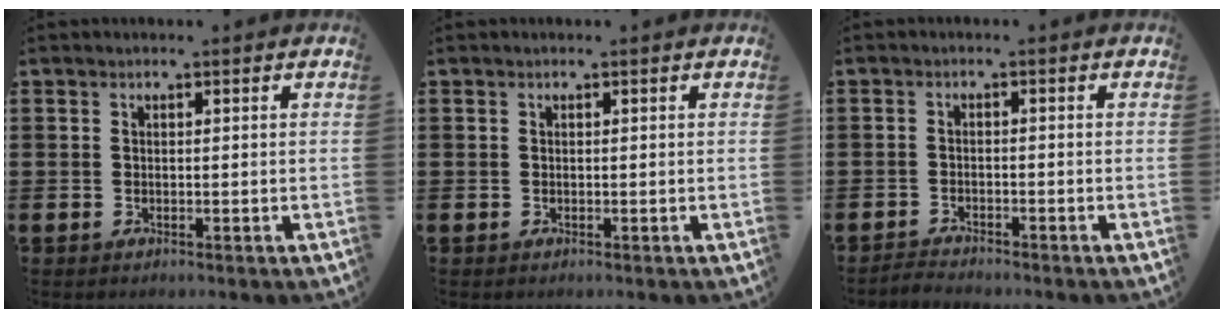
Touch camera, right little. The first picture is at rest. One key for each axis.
{"total": 0.0}
{"total": 1.5, "fx": -1.5, "fy": 0.0, "fz": -0.1, "tx": -0.003, "ty": 0.002, "tz": -0.030}